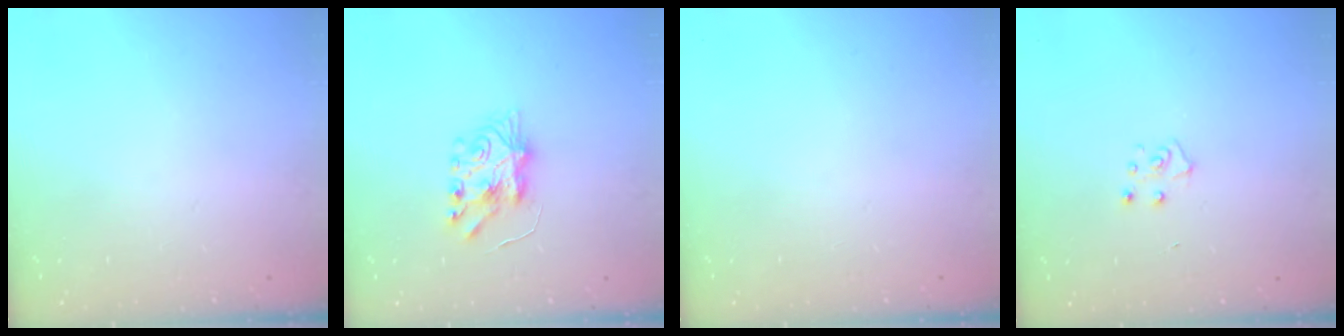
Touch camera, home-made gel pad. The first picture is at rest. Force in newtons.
{"total": 7.4, "press": 7.4, "slide": 0.4}
{"total": 0.0}
{"total": 5.3, "press": 5.3, "slide": 0.5}